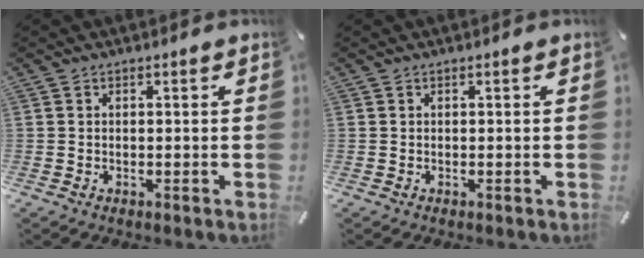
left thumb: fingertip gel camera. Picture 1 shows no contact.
{"total": 0.0}